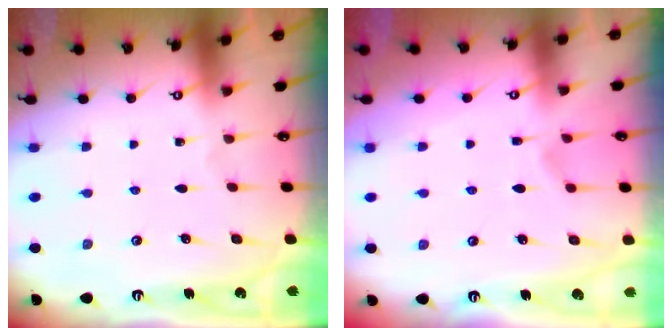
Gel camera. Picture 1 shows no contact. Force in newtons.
{"total": 2.4, "press": 2.0, "slide": 1.2}